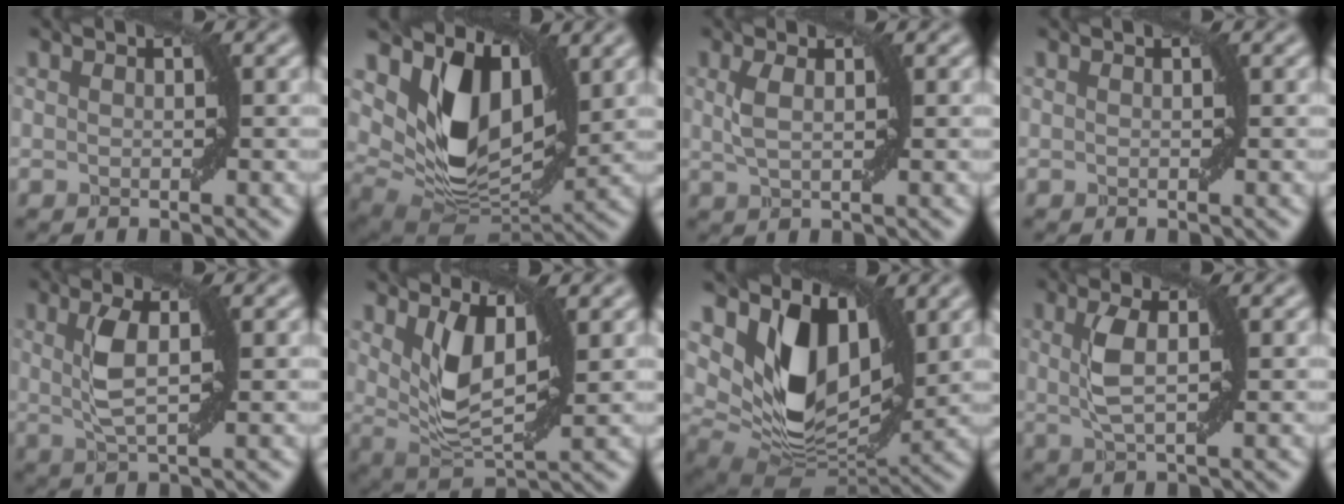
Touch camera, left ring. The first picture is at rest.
{"total": 9.1, "force": [3.4, 5.5, 6.3], "torque": [-0.119, -0.023, 0.069]}
{"total": 2.0, "force": [0.6, 0.6, 1.8], "torque": [-0.040, 0.002, 0.013]}
{"total": 0.0}
{"total": 3.7, "force": [0.8, 1.0, 3.4], "torque": [-0.076, 0.001, 0.015]}
{"total": 5.3, "force": [1.9, 2.3, 4.3], "torque": [-0.092, -0.008, 0.042]}
{"total": 10.2, "force": [4.0, 6.2, 7.0], "torque": [-0.130, -0.016, 0.081]}
{"total": 3.3, "force": [0.6, 0.9, 3.1], "torque": [-0.071, 0.002, 0.011]}